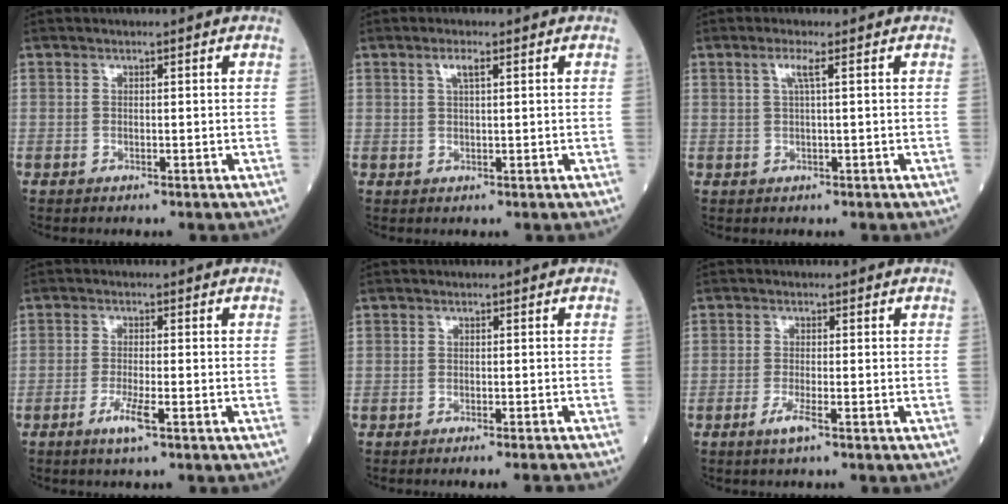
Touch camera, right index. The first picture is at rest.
{"total": 1.9, "force": [0.9, 0.2, 1.7], "torque": [-0.036, 0.004, 0.017]}
{"total": 1.9, "force": [0.6, -0.3, 1.8], "torque": [-0.041, 0.005, 0.013]}
{"total": 3.3, "force": [-1.7, 0.0, 2.9], "torque": [-0.059, -0.006, -0.034]}
{"total": 3.8, "force": [-3.5, -0.6, 1.2], "torque": [-0.008, -0.006, -0.046]}
{"total": 2.3, "force": [-1.2, 0.0, 1.9], "torque": [-0.041, -0.005, -0.027]}